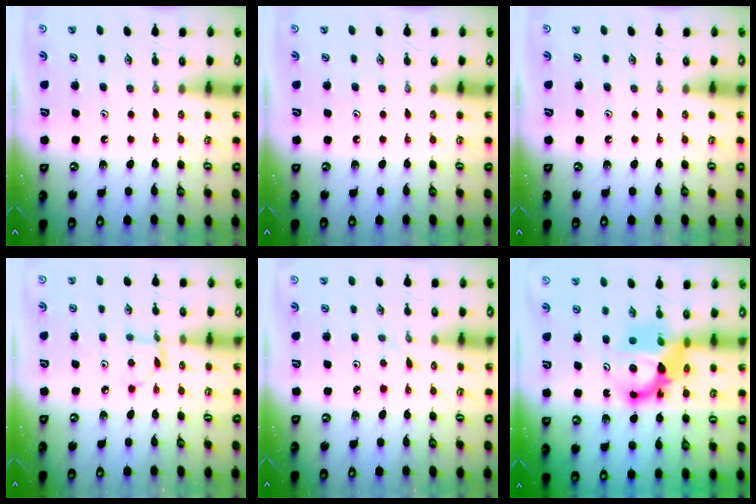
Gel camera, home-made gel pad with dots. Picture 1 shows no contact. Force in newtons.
{"total": 0.0}
{"total": 0.0}
{"total": 2.8, "press": 2.8, "slide": 0.1}
{"total": 2.9, "press": 2.9, "slide": 0.4}
{"total": 11.1, "press": 11.0, "slide": 0.9}